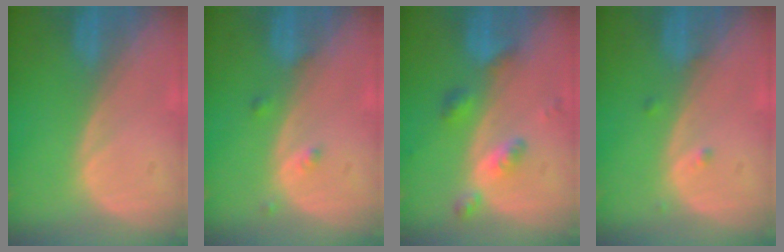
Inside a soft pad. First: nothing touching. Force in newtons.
{"total": 1.6, "press": 1.5, "slide": 0.1}
{"total": 5.5, "press": 4.8, "slide": 2.8}
{"total": 1.1, "press": 1.1, "slide": 0.1}